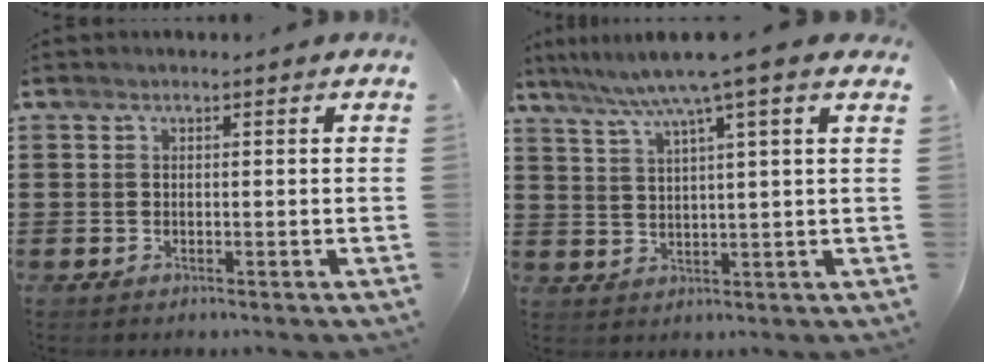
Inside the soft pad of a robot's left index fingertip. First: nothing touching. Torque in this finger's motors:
{"motor_torque": [1.18, -0.96, 0.69, 0.21]}